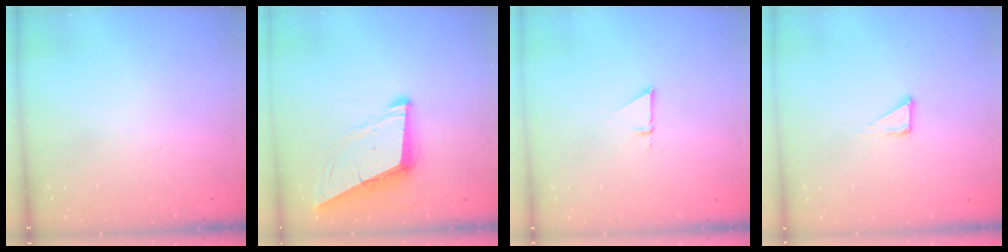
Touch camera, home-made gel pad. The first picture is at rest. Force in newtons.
{"total": 8.9, "press": 8.0, "slide": 3.7}
{"total": 3.1, "press": 3.1, "slide": 0.2}
{"total": 3.5, "press": 3.5, "slide": 0.2}